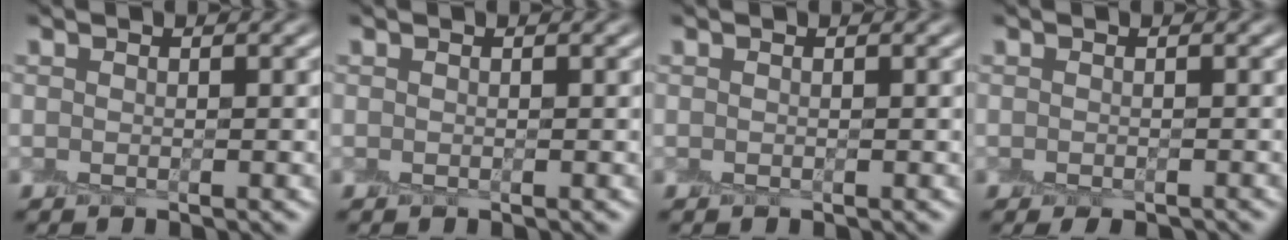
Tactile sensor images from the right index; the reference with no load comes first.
{"total": 0.0}
{"total": 0.0}
{"total": 1.7, "force": [-1.3, 0.5, 0.9], "torque": [-0.012, -0.002, -0.016]}